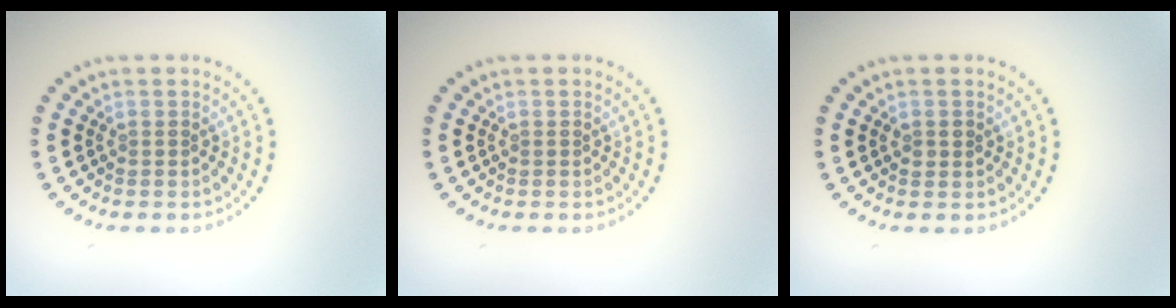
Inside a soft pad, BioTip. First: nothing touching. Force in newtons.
{"total": 0.0}
{"total": 0.9, "press": 0.9, "slide": 0.1}